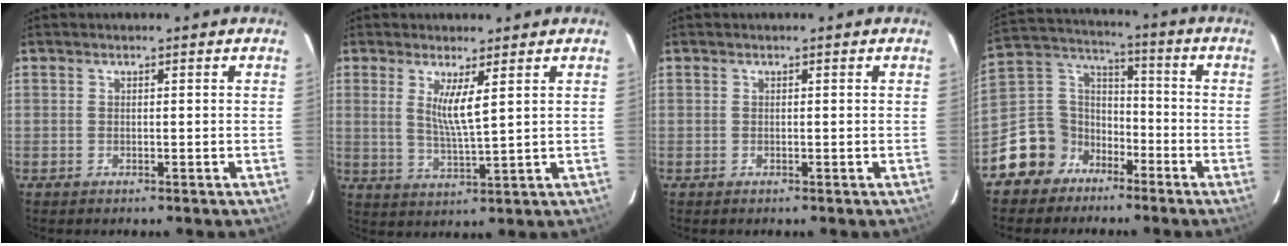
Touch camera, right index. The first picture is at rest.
{"total": 5.6, "force": [2.3, 0.2, 5.2], "torque": [-0.099, -0.015, 0.042]}
{"total": 0.0}
{"total": 11.6, "force": [-7.4, 8.9, 1.5], "torque": [-0.052, 0.060, -0.133]}